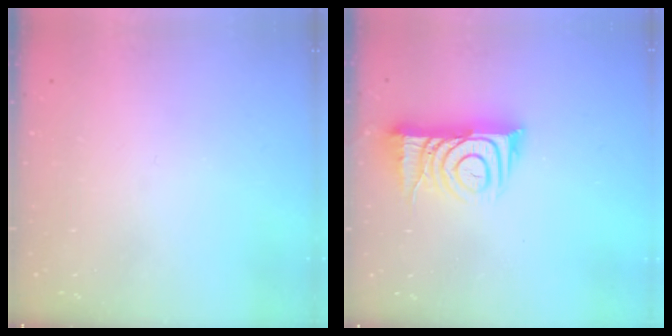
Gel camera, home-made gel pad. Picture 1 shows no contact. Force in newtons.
{"total": 11.5, "press": 11.4, "slide": 1.1}